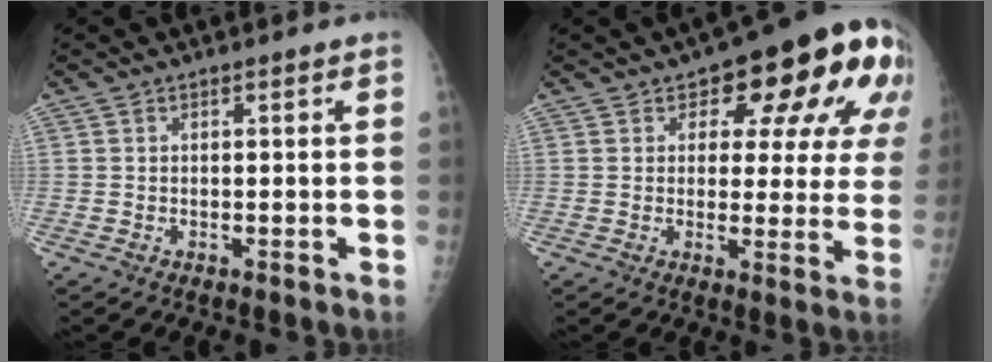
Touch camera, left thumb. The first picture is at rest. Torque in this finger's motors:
{"motor_torque": [0.07, 0.75, 0.31, -0.17, 0.08]}